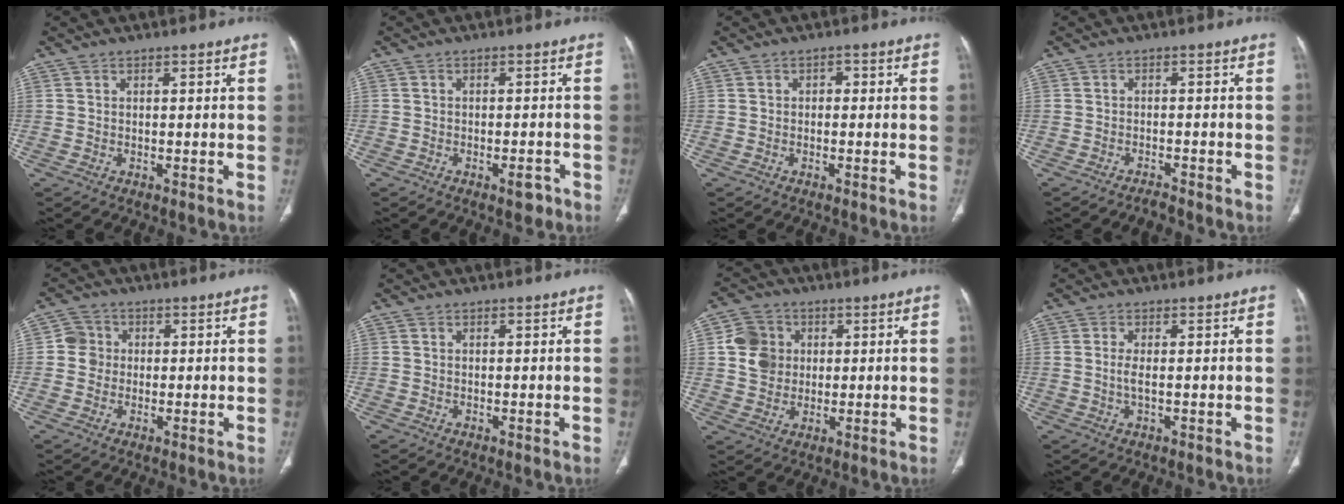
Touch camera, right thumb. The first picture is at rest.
{"total": 2.7, "force": [-1.6, 1.3, 1.7], "torque": [-0.015, 0.007, -0.020]}
{"total": 1.2, "force": [-0.2, 1.0, 0.8], "torque": [-0.004, 0.004, -0.008]}
{"total": 1.8, "force": [-1.7, 0.2, 0.4], "torque": [-0.016, 0.009, -0.028]}
{"total": 3.8, "force": [0.1, 3.7, 0.8], "torque": [0.009, 0.008, -0.003]}
{"total": 0.0}
{"total": 7.7, "force": [1.3, 6.8, 3.3], "torque": [-0.040, -0.002, 0.023]}
{"total": 2.0, "force": [-0.1, 0.5, 1.9], "torque": [-0.050, -0.003, -0.001]}